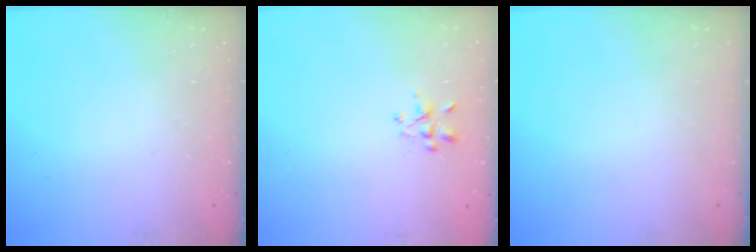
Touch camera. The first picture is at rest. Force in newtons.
{"total": 2.2, "press": 2.1, "slide": 0.8}
{"total": 0.0}